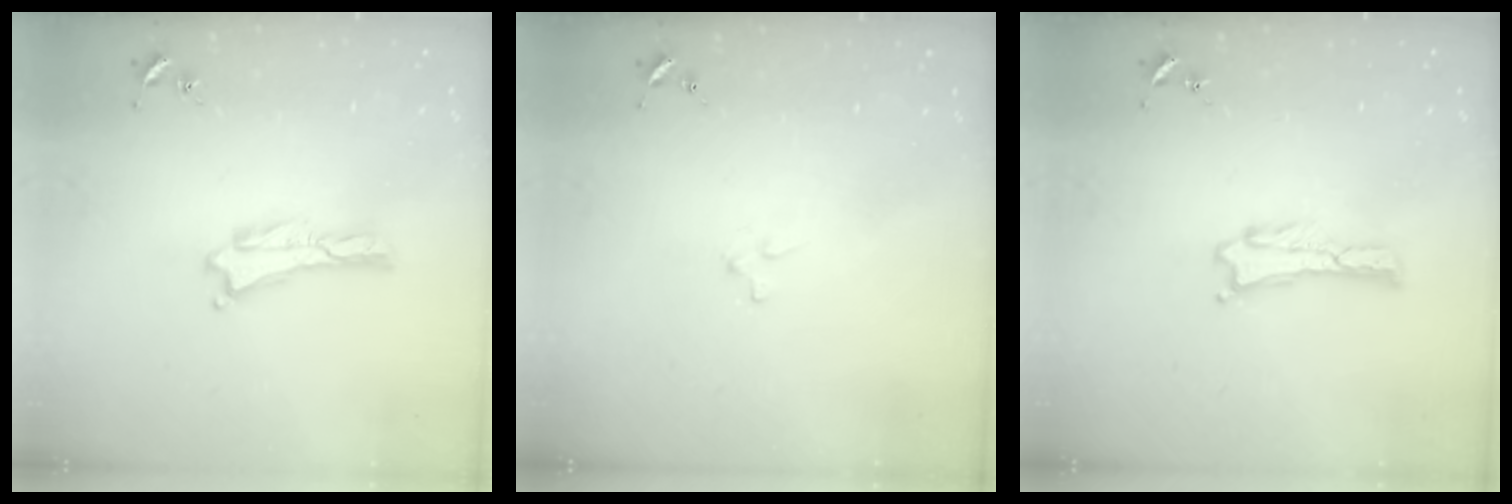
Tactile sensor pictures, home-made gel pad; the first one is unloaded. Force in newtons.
{"total": 2.0, "press": 2.0, "slide": 0.2}
{"total": 0.0}